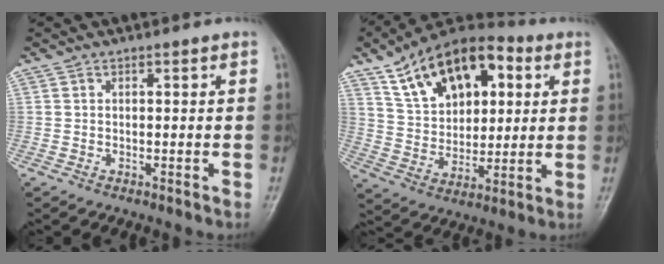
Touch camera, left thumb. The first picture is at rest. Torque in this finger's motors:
{"motor_torque": [1.23, 1.21, 1.70, -1.07, 0.33]}